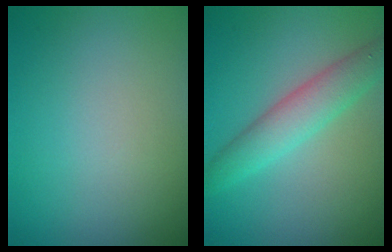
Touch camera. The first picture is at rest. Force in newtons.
{"total": 4.0, "press": 4.0, "slide": 0.1}